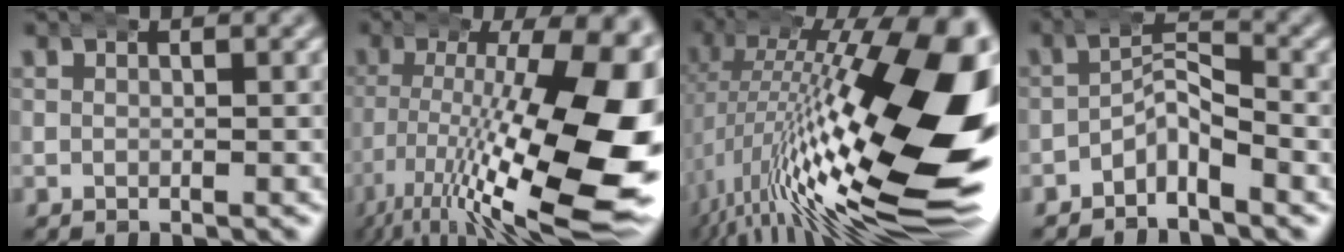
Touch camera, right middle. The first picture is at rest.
{"total": 15.5, "force": [-2.5, 5.5, 14.2], "torque": [-0.188, -0.029, -0.016]}
{"total": 21.2, "force": [-0.3, 8.1, 19.6], "torque": [-0.263, -0.003, 0.011]}
{"total": 3.0, "force": [-1.8, 1.5, 1.9], "torque": [-0.015, 0.004, -0.038]}